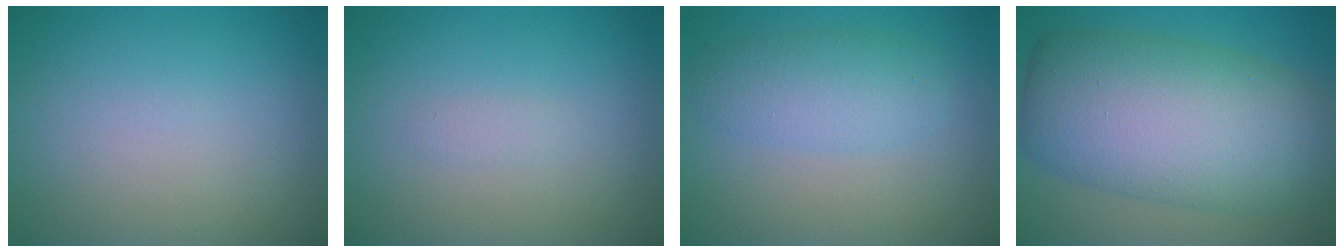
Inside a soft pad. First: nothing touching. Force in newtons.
{"total": 0.6, "press": 0.6, "slide": 0.0}
{"total": 3.4, "press": 3.4, "slide": 0.1}
{"total": 12.5, "press": 12.5, "slide": 0.4}